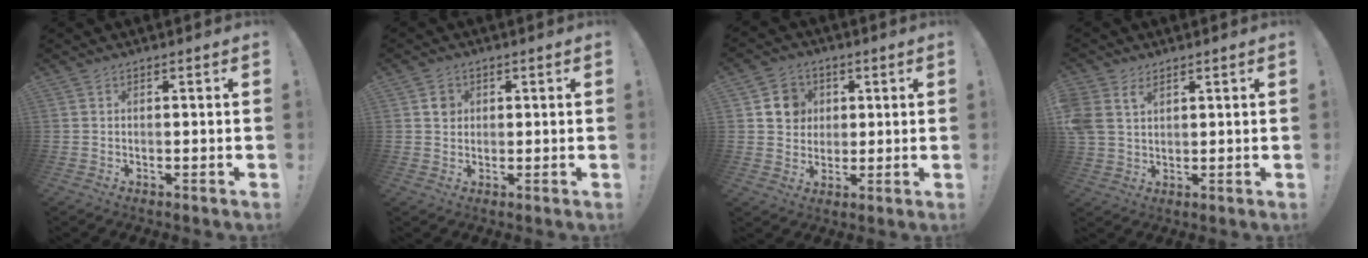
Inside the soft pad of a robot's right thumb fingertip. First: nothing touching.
{"total": 3.4, "force": [1.0, 3.1, 0.7], "torque": [0.013, -0.006, 0.014]}
{"total": 8.7, "force": [2.6, 8.1, 1.9], "torque": [-0.015, -0.015, 0.053]}
{"total": 5.9, "force": [2.8, 4.3, 3.0], "torque": [-0.057, -0.010, 0.055]}